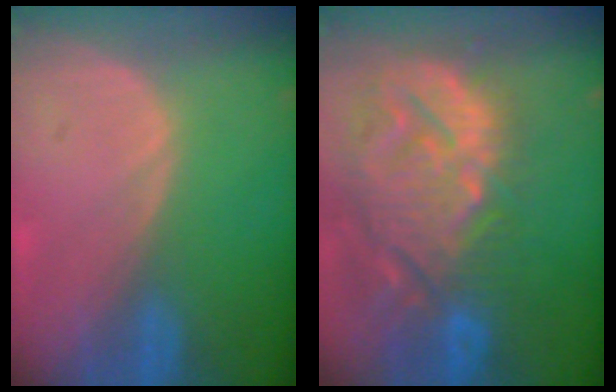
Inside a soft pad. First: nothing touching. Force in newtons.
{"total": 14.6, "press": 12.4, "slide": 7.6}